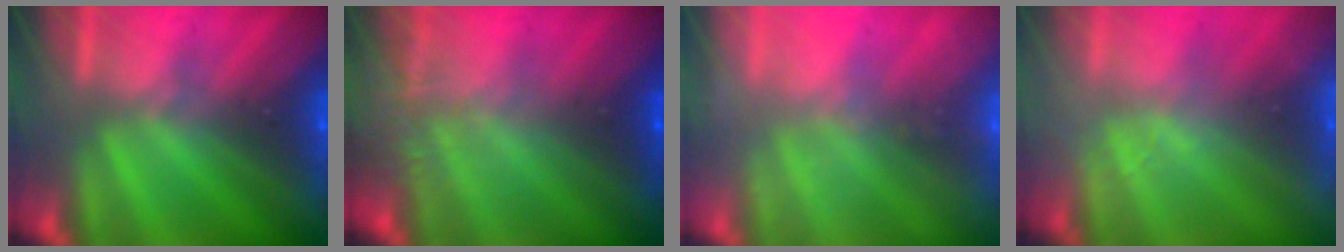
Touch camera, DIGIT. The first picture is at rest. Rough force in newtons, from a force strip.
{"total": 5.5}
{"total": 2.3}
{"total": 2.3}